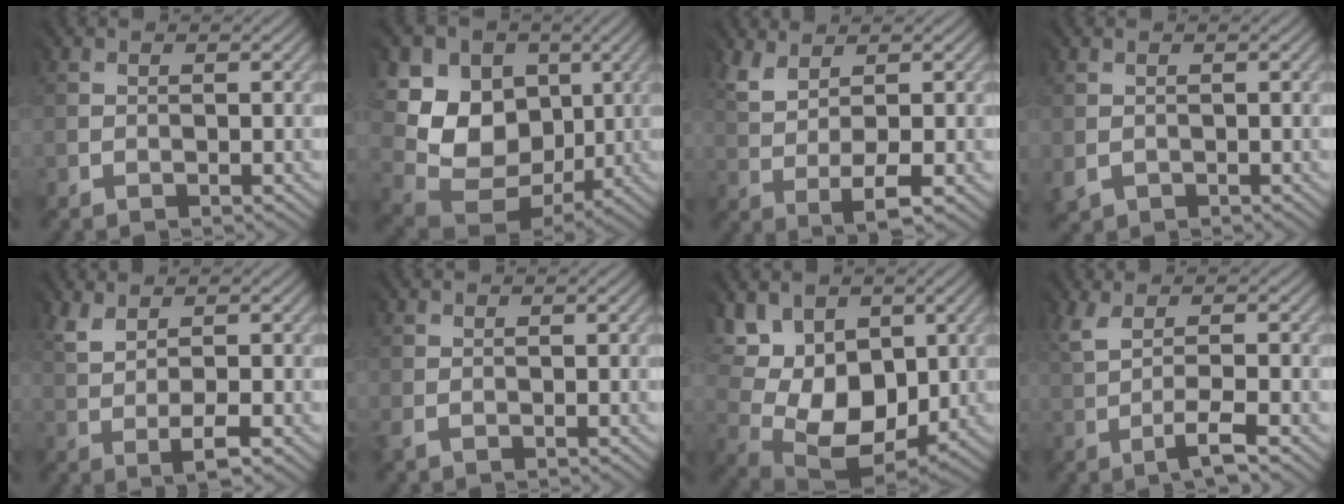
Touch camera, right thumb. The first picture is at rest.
{"total": 12.2, "force": [3.2, 9.8, 6.6], "torque": [-0.149, 0.004, 0.061]}
{"total": 4.4, "force": [2.0, 1.3, 3.7], "torque": [-0.083, -0.001, 0.042]}
{"total": 1.3, "force": [-0.1, 1.3, 0.1], "torque": [-0.010, -0.004, -0.003]}
{"total": 3.5, "force": [1.5, 0.9, 3.1], "torque": [-0.071, 0.001, 0.030]}
{"total": 0.9, "force": [-0.1, 0.5, 0.8], "torque": [-0.025, -0.001, -0.007]}
{"total": 13.0, "force": [4.4, 9.0, 8.3], "torque": [-0.185, 0.016, 0.088]}
{"total": 3.7, "force": [0.0, 0.4, 3.7], "torque": [-0.081, 0.007, -0.001]}